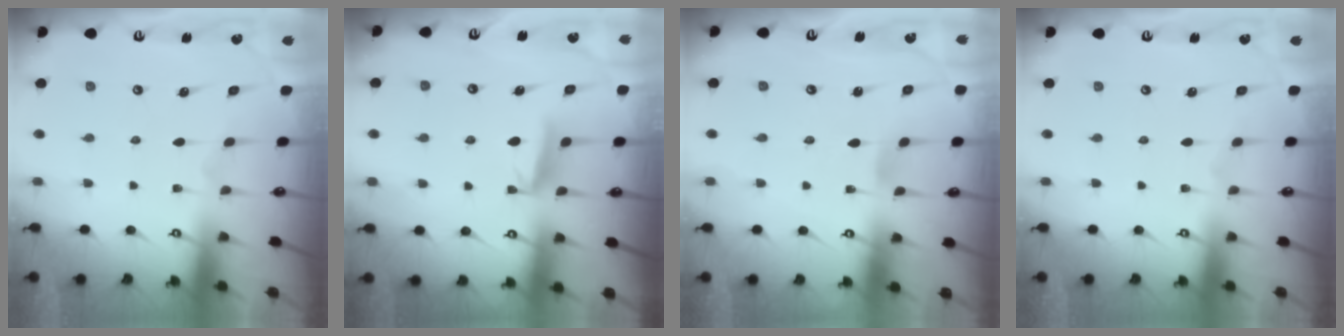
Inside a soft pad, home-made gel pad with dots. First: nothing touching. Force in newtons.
{"total": 5.3, "press": 5.2, "slide": 0.8}
{"total": 2.7, "press": 2.7, "slide": 0.3}
{"total": 0.0}